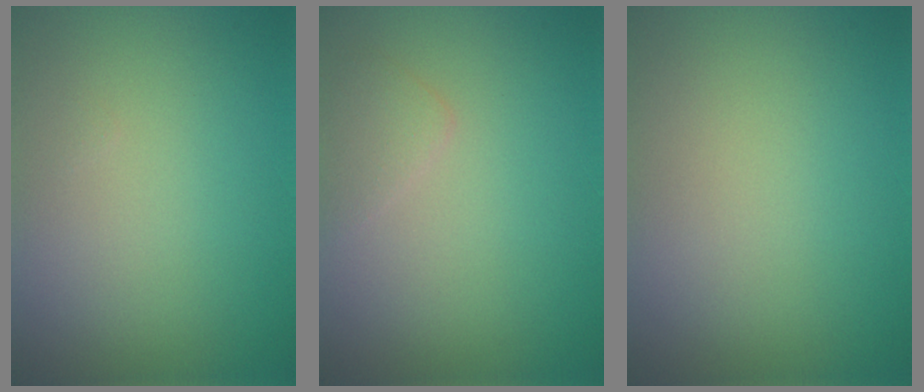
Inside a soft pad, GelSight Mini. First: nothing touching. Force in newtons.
{"total": 1.2, "press": 1.2, "slide": 0.1}
{"total": 0.0}